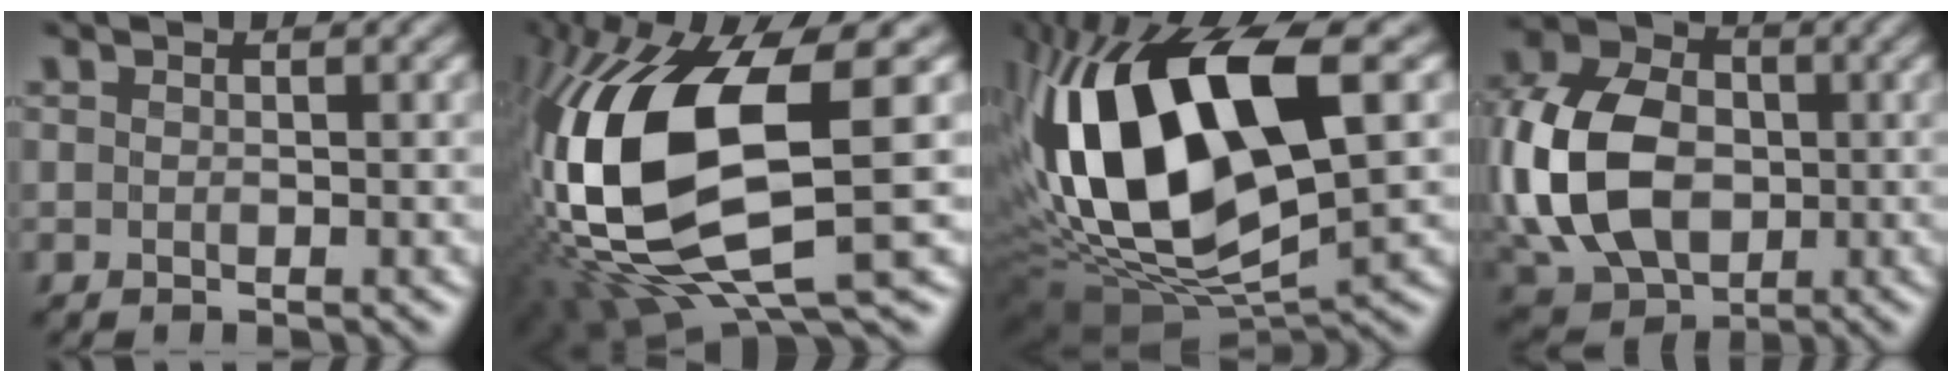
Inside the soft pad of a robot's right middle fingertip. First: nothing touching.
{"total": 15.5, "force": [1.0, 6.5, 14.1], "torque": [-0.310, 0.001, 0.025]}
{"total": 15.8, "force": [2.3, 7.7, 13.6], "torque": [-0.281, 0.009, 0.040]}
{"total": 12.2, "force": [-0.7, 9.1, 8.1], "torque": [-0.199, 0.008, -0.021]}